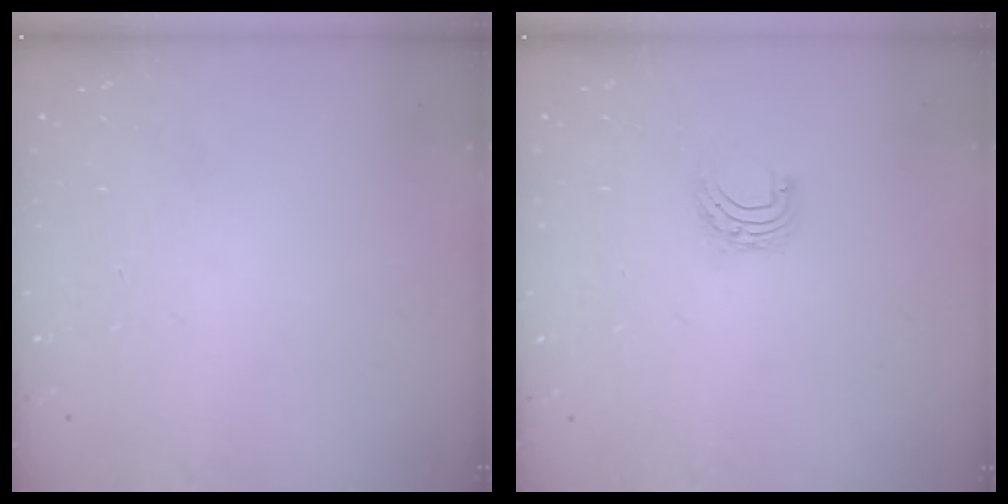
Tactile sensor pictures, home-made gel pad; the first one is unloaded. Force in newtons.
{"total": 4.9, "press": 4.9, "slide": 0.4}